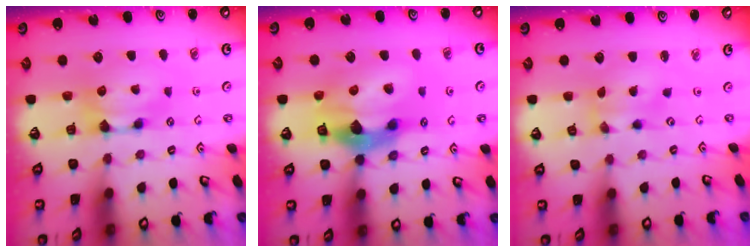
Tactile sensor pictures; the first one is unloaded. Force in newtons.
{"total": 9.5, "press": 9.2, "slide": 2.5}
{"total": 1.5, "press": 1.0, "slide": 1.1}